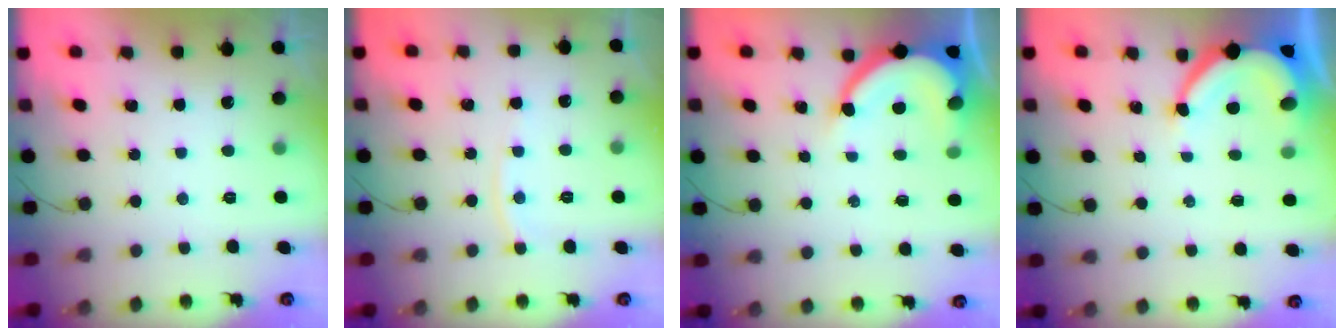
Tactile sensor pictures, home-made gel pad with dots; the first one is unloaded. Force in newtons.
{"total": 5.1, "press": 5.1, "slide": 0.6}
{"total": 9.6, "press": 9.5, "slide": 0.9}
{"total": 7.4, "press": 7.3, "slide": 1.0}